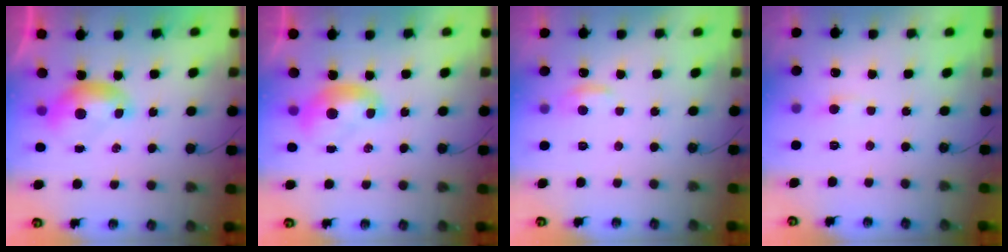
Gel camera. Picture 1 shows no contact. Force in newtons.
{"total": 1.3, "press": 1.3, "slide": 0.1}
{"total": 0.8, "press": 0.1, "slide": 0.8}
{"total": 1.0, "press": 0.8, "slide": 0.5}